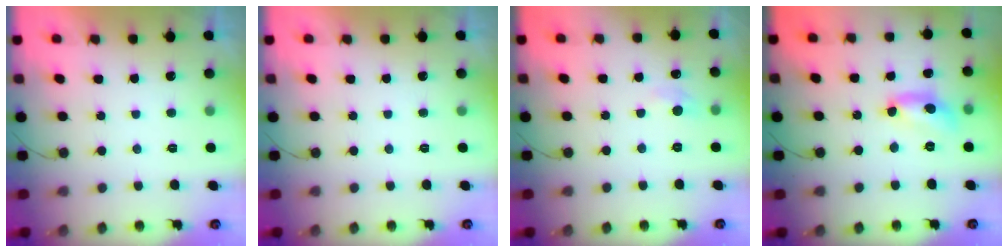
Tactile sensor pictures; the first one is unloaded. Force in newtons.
{"total": 0.0}
{"total": 5.3, "press": 5.3, "slide": 0.7}
{"total": 10.7, "press": 10.6, "slide": 1.0}